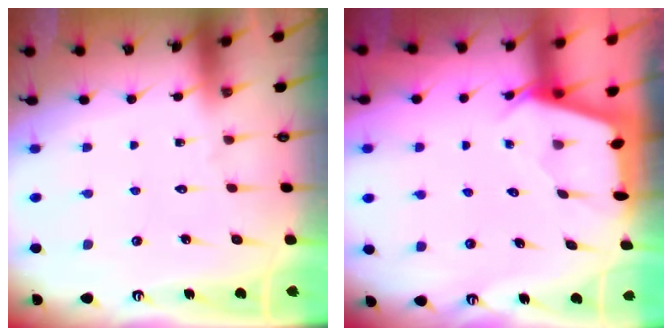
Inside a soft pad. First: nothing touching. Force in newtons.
{"total": 2.5, "press": 2.5, "slide": 0.2}